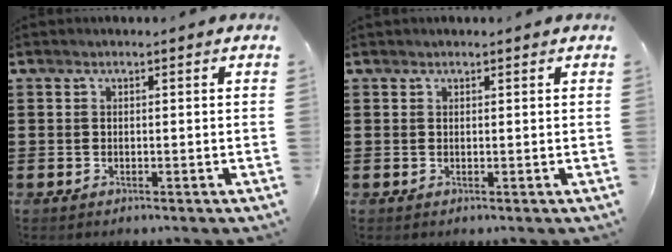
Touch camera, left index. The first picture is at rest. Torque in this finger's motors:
{"motor_torque": [0.37, 0.35, 0.14, 0.03]}